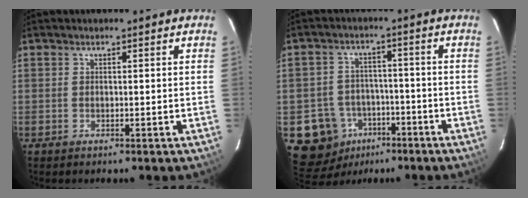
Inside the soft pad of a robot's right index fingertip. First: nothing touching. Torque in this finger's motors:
{"motor_torque": [-0.13, -0.04, -0.66, -0.21]}